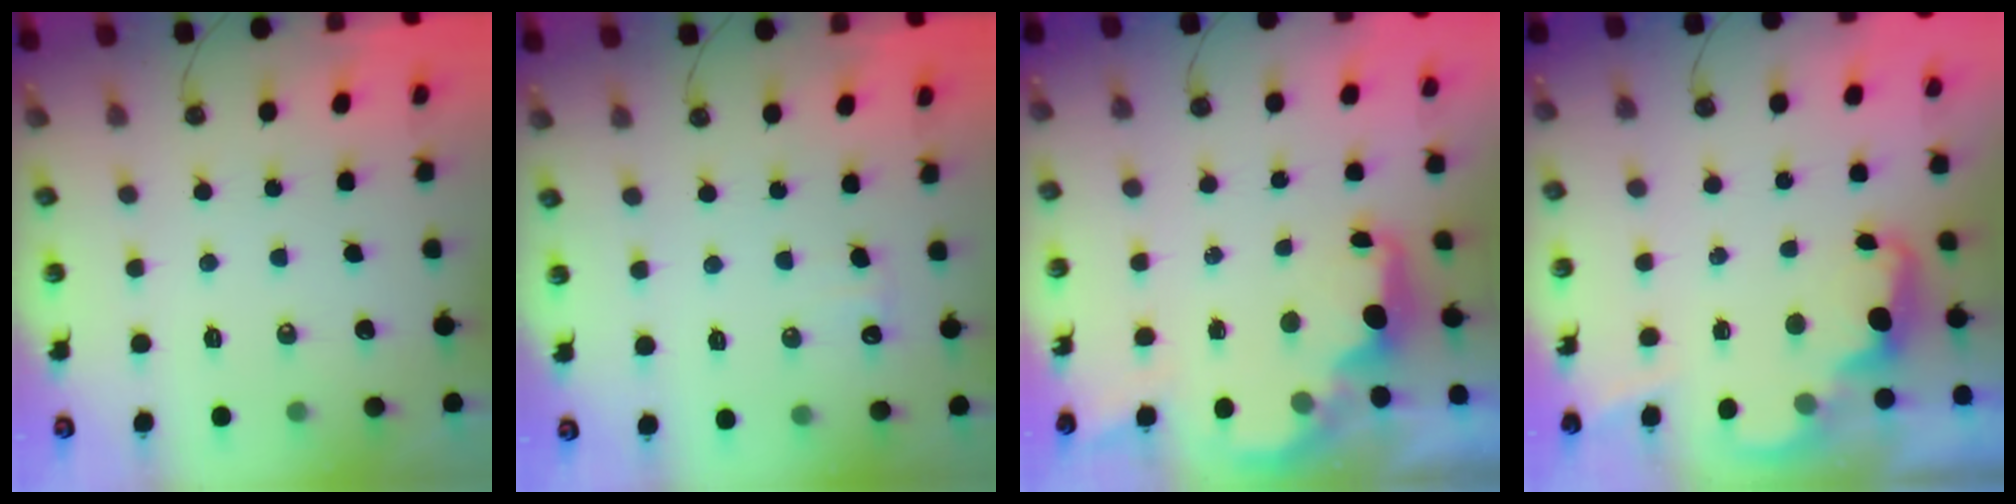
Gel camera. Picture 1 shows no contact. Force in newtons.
{"total": 5.2, "press": 5.1, "slide": 1.2}
{"total": 2.2, "press": 2.1, "slide": 0.8}
{"total": 2.4, "press": 2.3, "slide": 0.6}